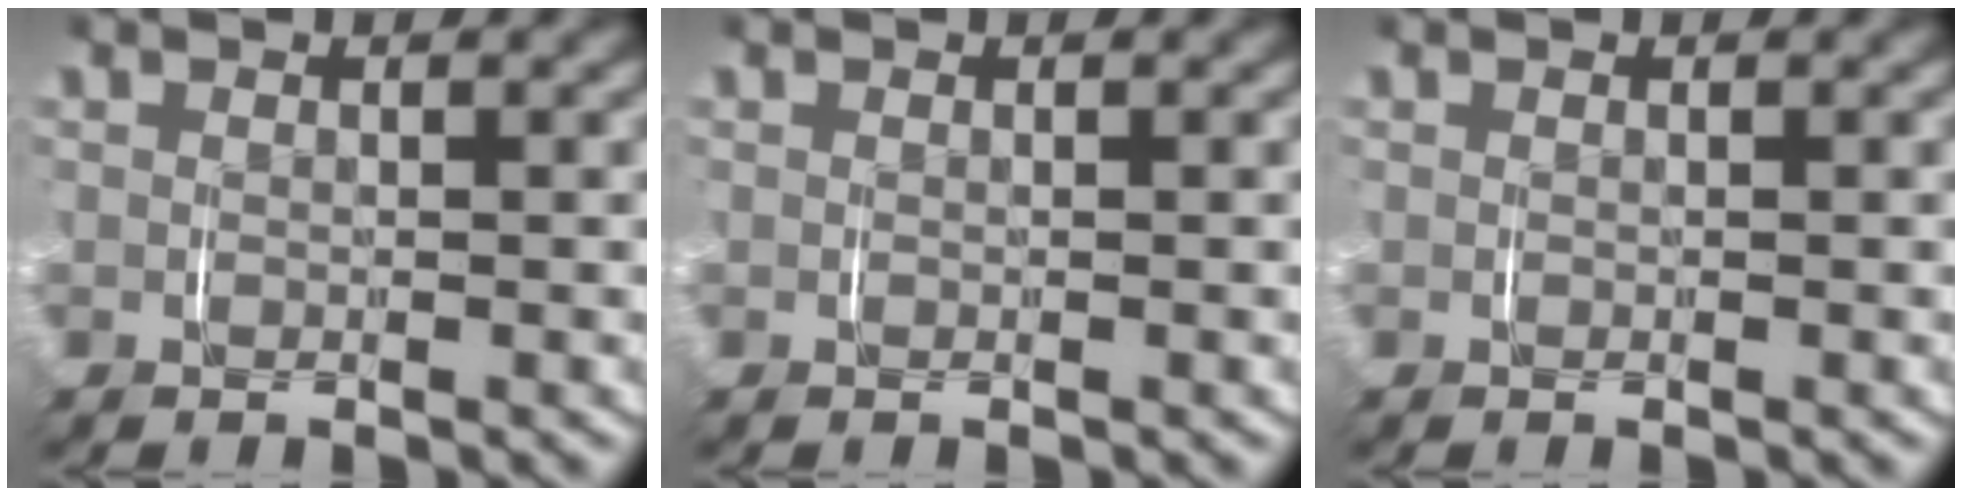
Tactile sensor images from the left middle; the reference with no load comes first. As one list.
[{"total": 0.0}, {"total": 0.0}]